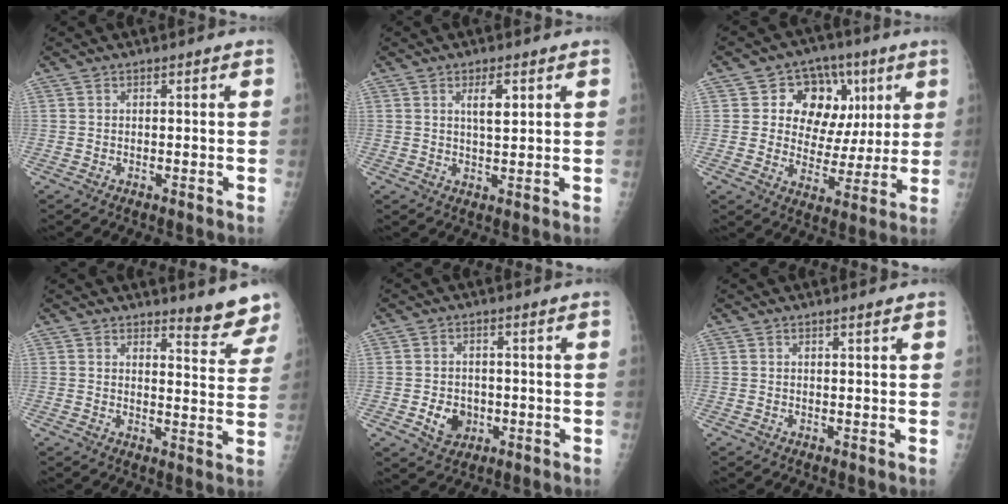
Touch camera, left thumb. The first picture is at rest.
{"total": 3.9, "force": [1.7, 1.3, 3.3], "torque": [-0.046, -0.008, 0.030]}
{"total": 14.5, "force": [4.9, 11.2, 7.8], "torque": [-0.051, -0.003, 0.078]}
{"total": 6.8, "force": [6.3, 1.3, 2.2], "torque": [-0.004, -0.054, 0.068]}
{"total": 5.3, "force": [-1.3, 4.4, 2.8], "torque": [-0.027, 0.004, -0.014]}
{"total": 0.7, "force": [0.6, 0.0, 0.4], "torque": [-0.009, -0.004, 0.011]}